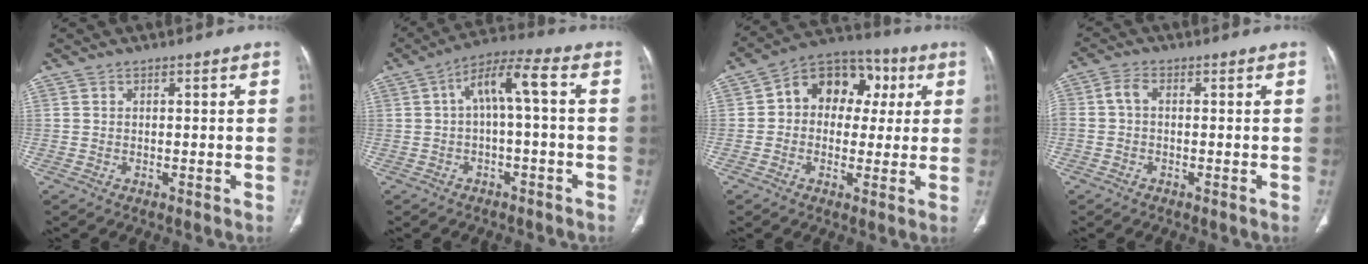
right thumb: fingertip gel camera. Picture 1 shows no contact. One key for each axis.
{"total": 7.6, "fx": 0.0, "fy": 2.3, "fz": 7.3, "tx": -0.135, "ty": 0.046, "tz": -0.001}
{"total": 13.4, "fx": 2.6, "fy": 10.2, "fz": 8.3, "tx": -0.073, "ty": 0.028, "tz": 0.027}
{"total": 3.0, "fx": -0.2, "fy": 1.6, "fz": 2.5, "tx": -0.056, "ty": 0.007, "tz": -0.012}